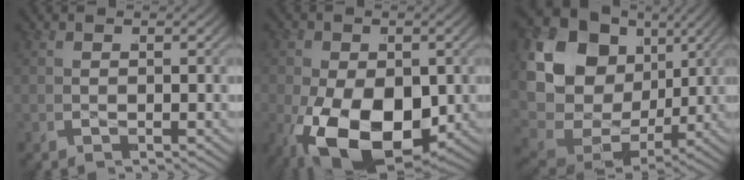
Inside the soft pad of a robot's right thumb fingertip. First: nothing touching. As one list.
[{"total": 13.8, "force": [-4.1, 8.7, 10.0], "torque": [-0.192, -0.056, -0.040]}, {"total": 20.4, "force": [2.1, 15.1, 13.6], "torque": [-0.294, -0.012, 0.032]}]